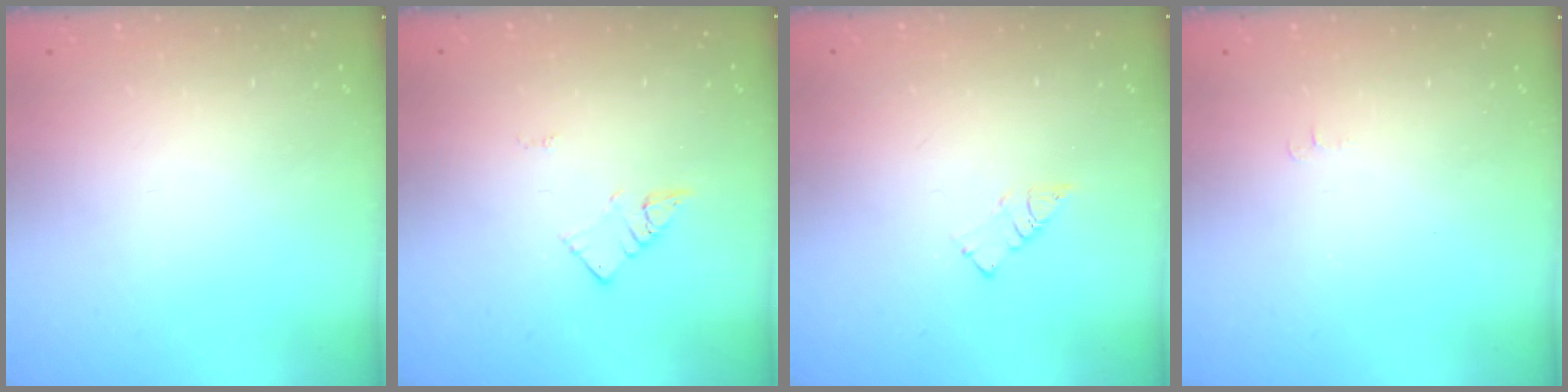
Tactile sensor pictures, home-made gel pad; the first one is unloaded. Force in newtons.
{"total": 3.0, "press": 3.0, "slide": 0.4}
{"total": 3.6, "press": 3.6, "slide": 0.4}
{"total": 3.6, "press": 3.6, "slide": 0.4}